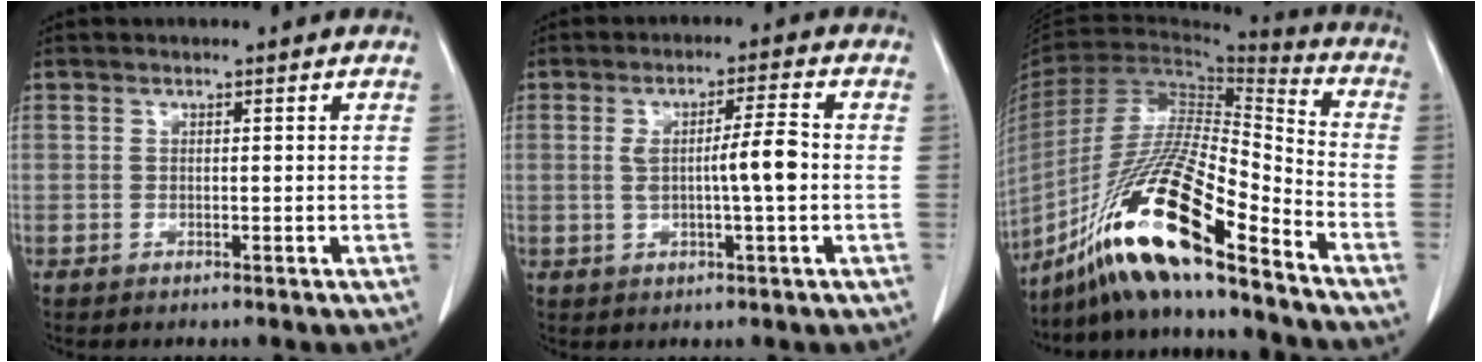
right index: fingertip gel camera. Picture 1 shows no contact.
{"total": 5.8, "force": [-0.2, 0.2, 5.8], "torque": [-0.094, 0.007, 0.001]}
{"total": 20.4, "force": [-14.2, 1.1, 14.5], "torque": [-0.299, -0.030, -0.267]}